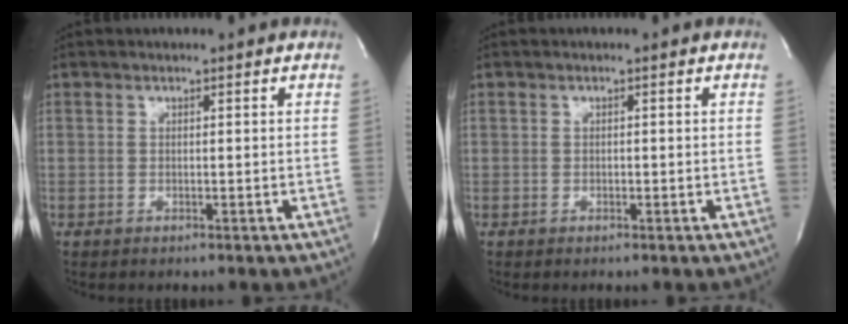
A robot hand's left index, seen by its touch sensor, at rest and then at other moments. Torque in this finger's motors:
{"motor_torque": [-0.24, 0.10, -0.01, -0.01]}